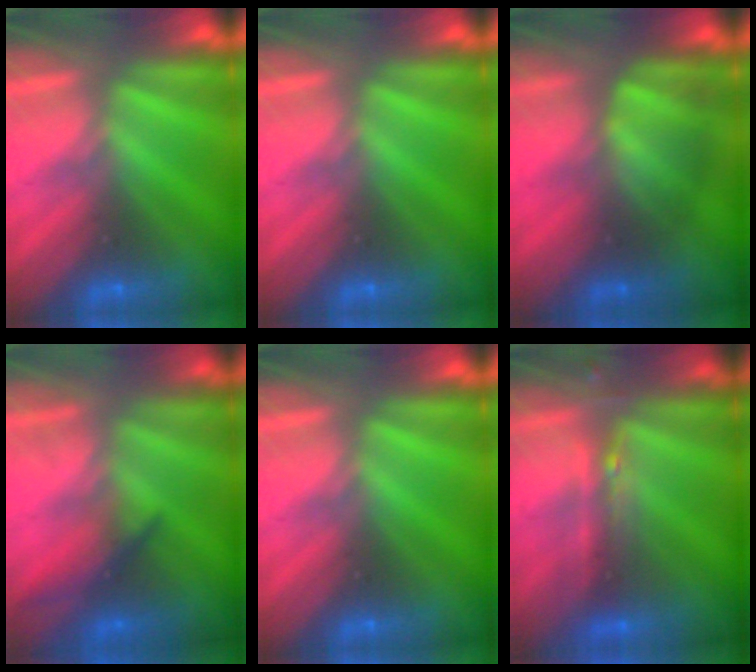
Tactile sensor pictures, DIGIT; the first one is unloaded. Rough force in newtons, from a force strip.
{"total": 0.0}
{"total": 2.1}
{"total": 1.9}
{"total": 0.0}
{"total": 2.4}